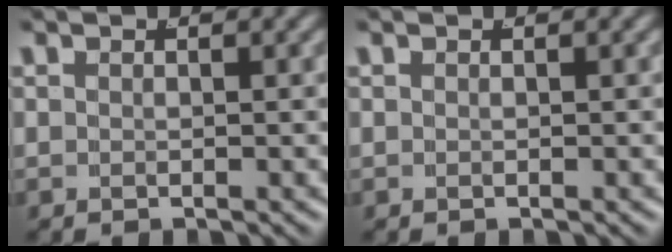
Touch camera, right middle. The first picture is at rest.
{"total": 0.0}